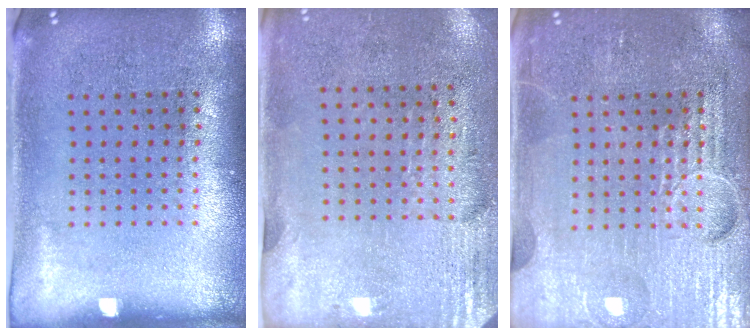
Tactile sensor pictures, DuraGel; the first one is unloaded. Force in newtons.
{"total": 2.8, "press": 2.5, "slide": 1.4}
{"total": 4.1, "press": 4.0, "slide": 0.5}